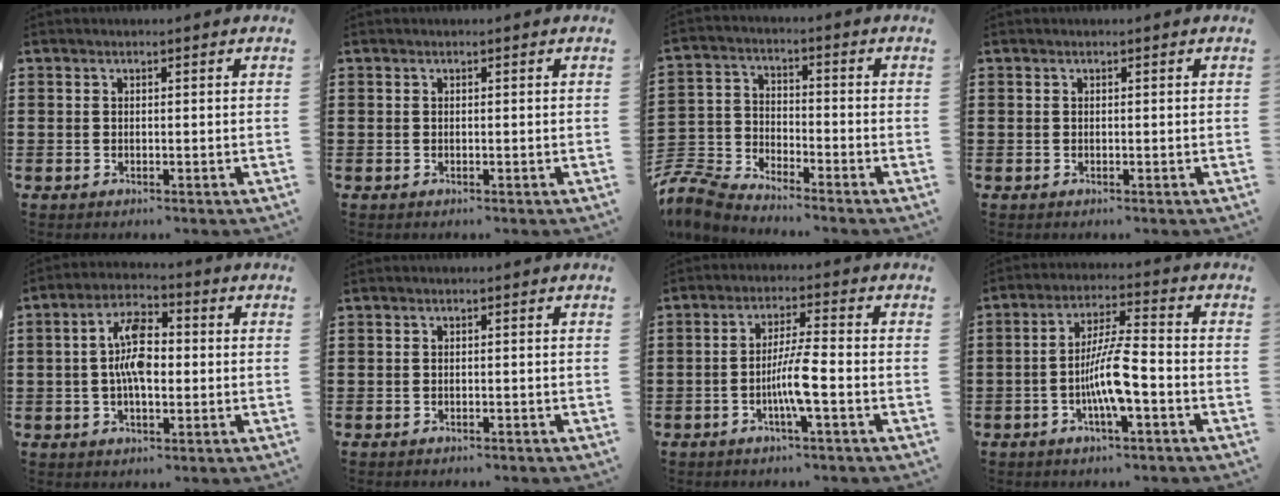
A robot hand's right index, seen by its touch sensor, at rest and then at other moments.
{"total": 0.0}
{"total": 6.2, "force": [-6.1, 1.0, 1.1], "torque": [-0.052, -0.006, -0.129]}
{"total": 0.0}
{"total": 8.3, "force": [0.2, 3.8, 7.4], "torque": [-0.145, 0.007, -0.002]}
{"total": 0.6, "force": [-0.6, 0.0, 0.1], "torque": [-0.003, -0.002, -0.012]}
{"total": 5.9, "force": [-2.1, 0.1, 5.5], "torque": [-0.101, -0.005, -0.042]}
{"total": 7.8, "force": [-2.5, 1.4, 7.2], "torque": [-0.144, -0.003, -0.051]}